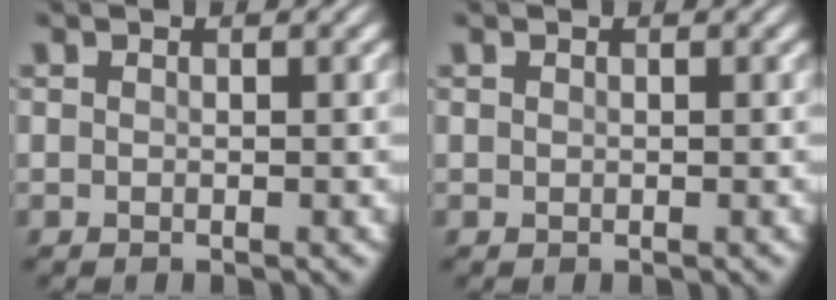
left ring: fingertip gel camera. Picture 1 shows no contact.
{"total": 0.0}